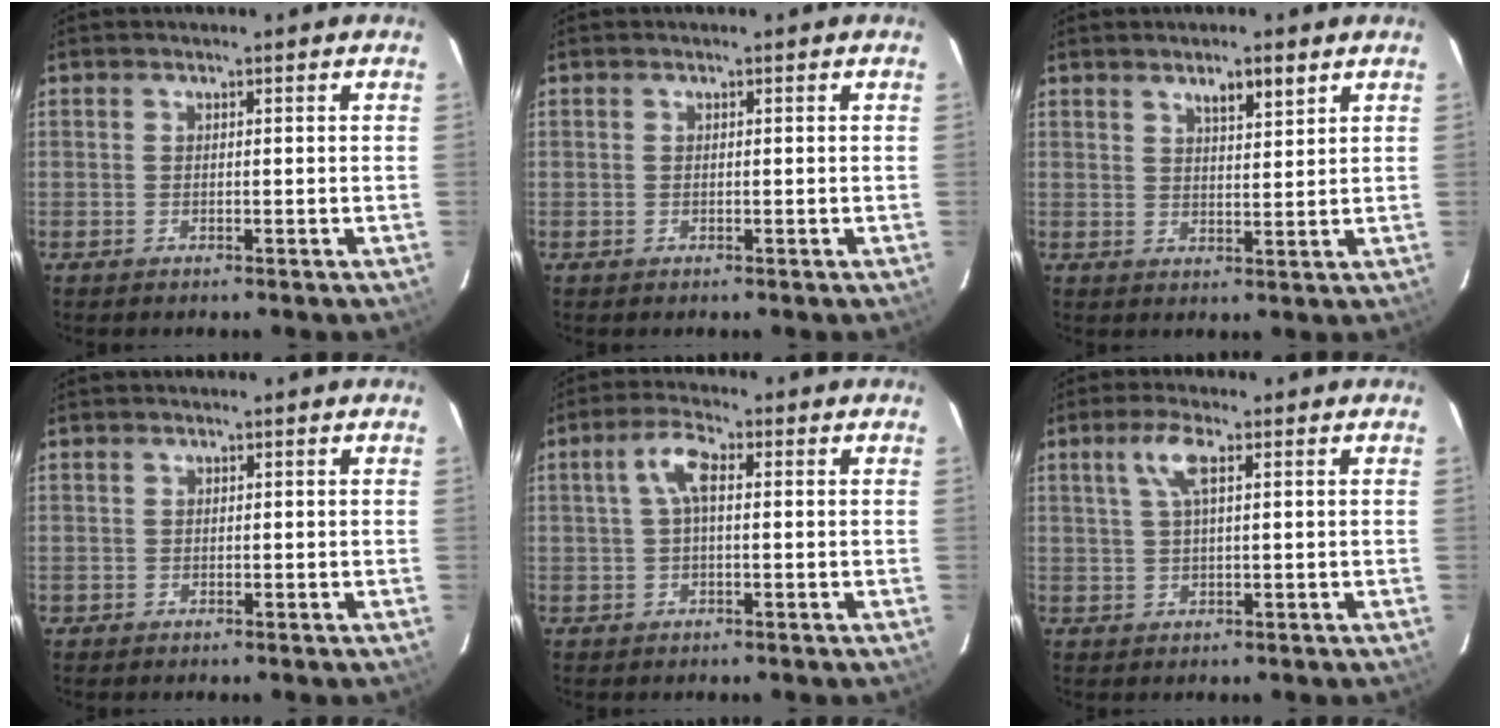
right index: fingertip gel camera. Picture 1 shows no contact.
{"total": 0.0}
{"total": 4.2, "force": [2.9, 1.0, 2.9], "torque": [-0.043, 0.002, 0.048]}
{"total": 0.6, "force": [-0.1, 0.6, -0.1], "torque": [0.002, 0.002, -0.001]}
{"total": 4.6, "force": [0.7, 1.7, 4.3], "torque": [-0.085, 0.014, 0.012]}
{"total": 4.4, "force": [1.7, 0.8, 4.0], "torque": [-0.082, 0.007, 0.033]}